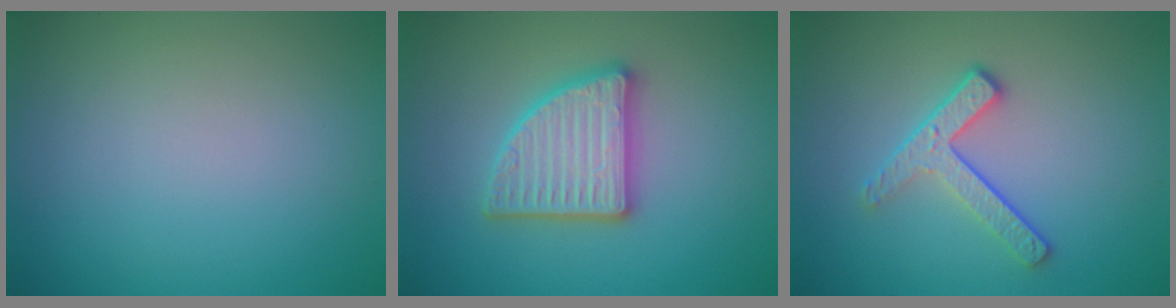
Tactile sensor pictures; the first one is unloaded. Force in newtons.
{"total": 5.0, "press": 5.0, "slide": 0.7}
{"total": 3.0, "press": 2.5, "slide": 1.8}